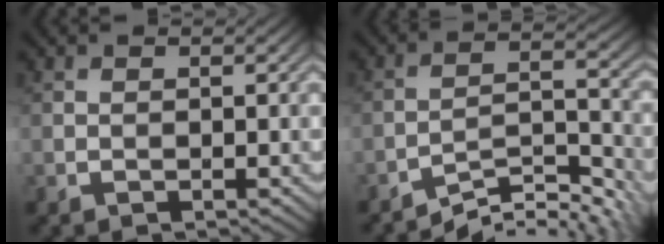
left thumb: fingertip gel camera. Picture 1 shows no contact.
{"total": 6.4, "force": [-5.9, 0.4, 2.5], "torque": [-0.046, 0.001, -0.100]}